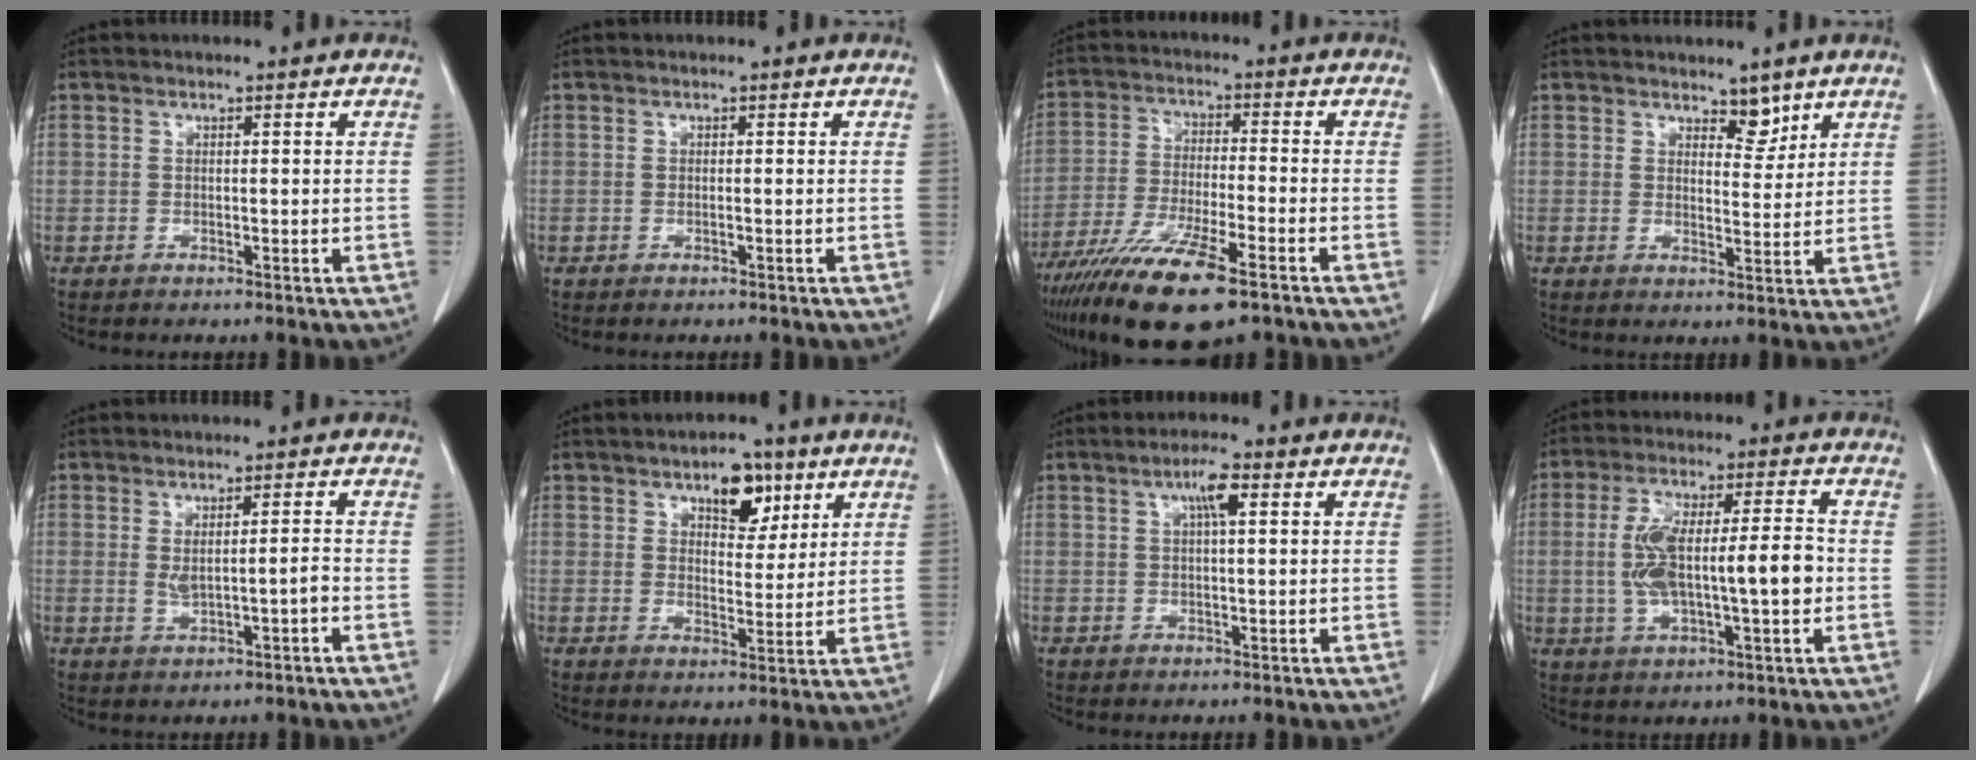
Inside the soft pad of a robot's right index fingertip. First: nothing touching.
{"total": 0.0}
{"total": 15.4, "force": [-10.4, 2.3, 11.2], "torque": [-0.212, -0.042, -0.181]}
{"total": 3.3, "force": [2.6, 1.4, 1.3], "torque": [-0.014, -0.008, 0.042]}
{"total": 3.2, "force": [-0.3, 0.6, 3.2], "torque": [-0.055, 0.000, 0.001]}
{"total": 6.8, "force": [3.9, 3.3, 4.4], "torque": [-0.060, 0.005, 0.060]}
{"total": 3.6, "force": [1.4, 0.4, 3.3], "torque": [-0.060, 0.005, 0.023]}
{"total": 12.2, "force": [-0.8, 2.8, 11.9], "torque": [-0.227, 0.019, -0.010]}